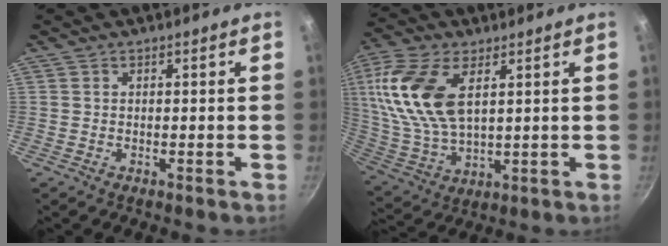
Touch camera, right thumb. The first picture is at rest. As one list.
[{"total": 16.9, "force": [5.4, 9.0, 13.2], "torque": [-0.262, -0.016, 0.110]}]